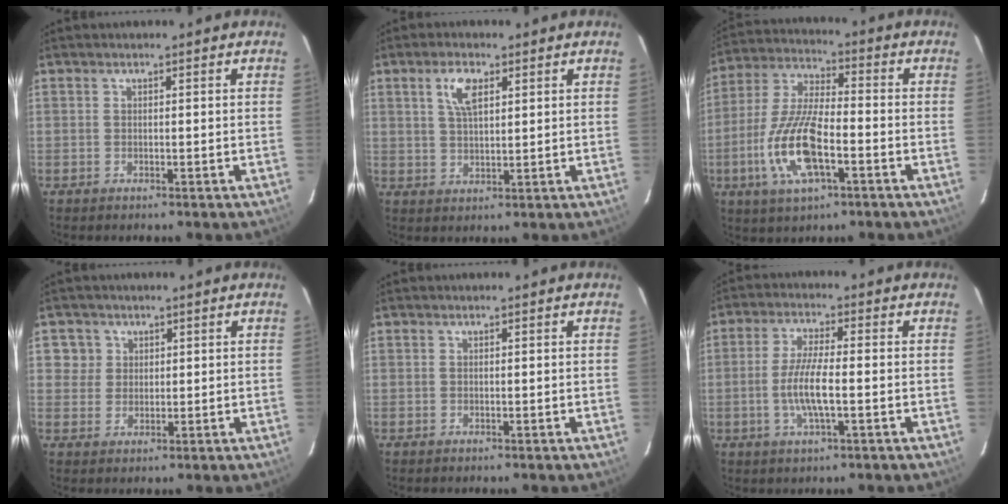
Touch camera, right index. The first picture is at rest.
{"total": 5.3, "force": [2.4, 2.3, 4.1], "torque": [-0.077, 0.009, 0.047]}
{"total": 14.6, "force": [-5.2, 4.9, 12.7], "torque": [-0.273, -0.007, -0.101]}
{"total": 3.1, "force": [0.8, 3.0, 0.2], "torque": [0.013, 0.021, 0.013]}
{"total": 0.0}
{"total": 7.3, "force": [-1.8, 1.2, 7.0], "torque": [-0.140, -0.001, -0.037]}